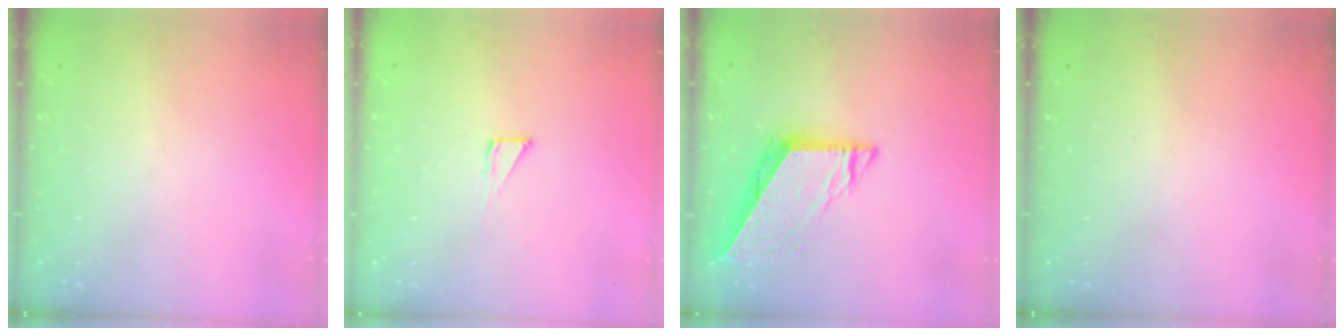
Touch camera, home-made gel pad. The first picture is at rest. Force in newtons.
{"total": 2.8, "press": 2.8, "slide": 0.2}
{"total": 7.8, "press": 7.8, "slide": 0.4}
{"total": 0.0}